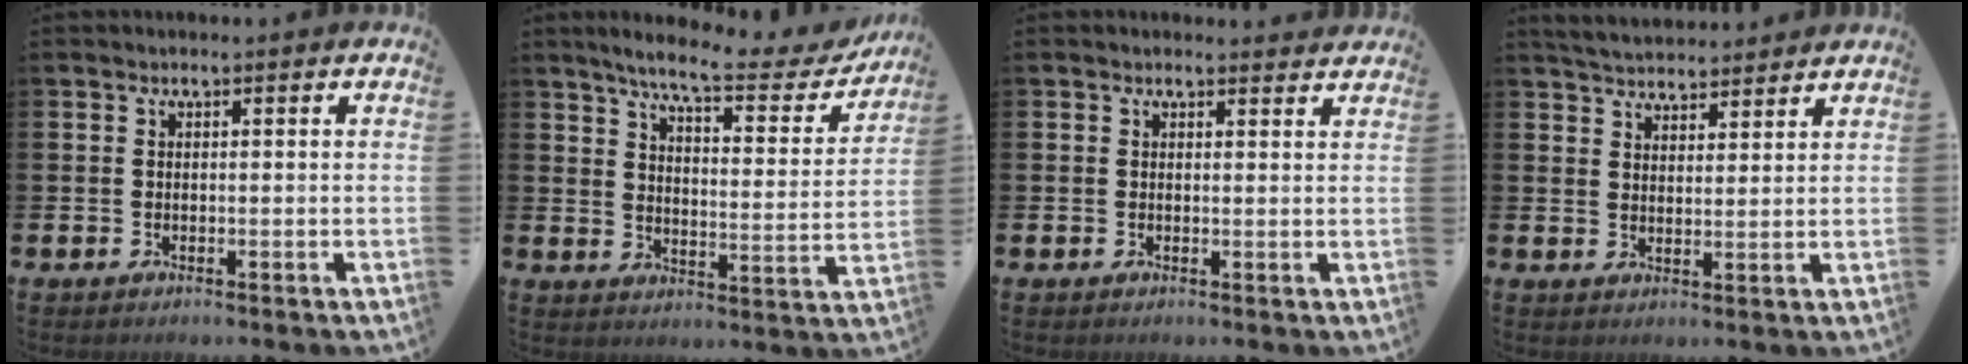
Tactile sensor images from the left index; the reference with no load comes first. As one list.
[{"total": 8.0, "force": [7.0, 1.1, 3.7], "torque": [-0.087, -0.043, 0.113]}, {"total": 1.1, "force": [1.0, 0.3, 0.0], "torque": [0.006, -0.002, 0.018]}, {"total": 4.4, "force": [4.4, 0.7, 0.0], "torque": [-0.021, -0.017, 0.081]}]